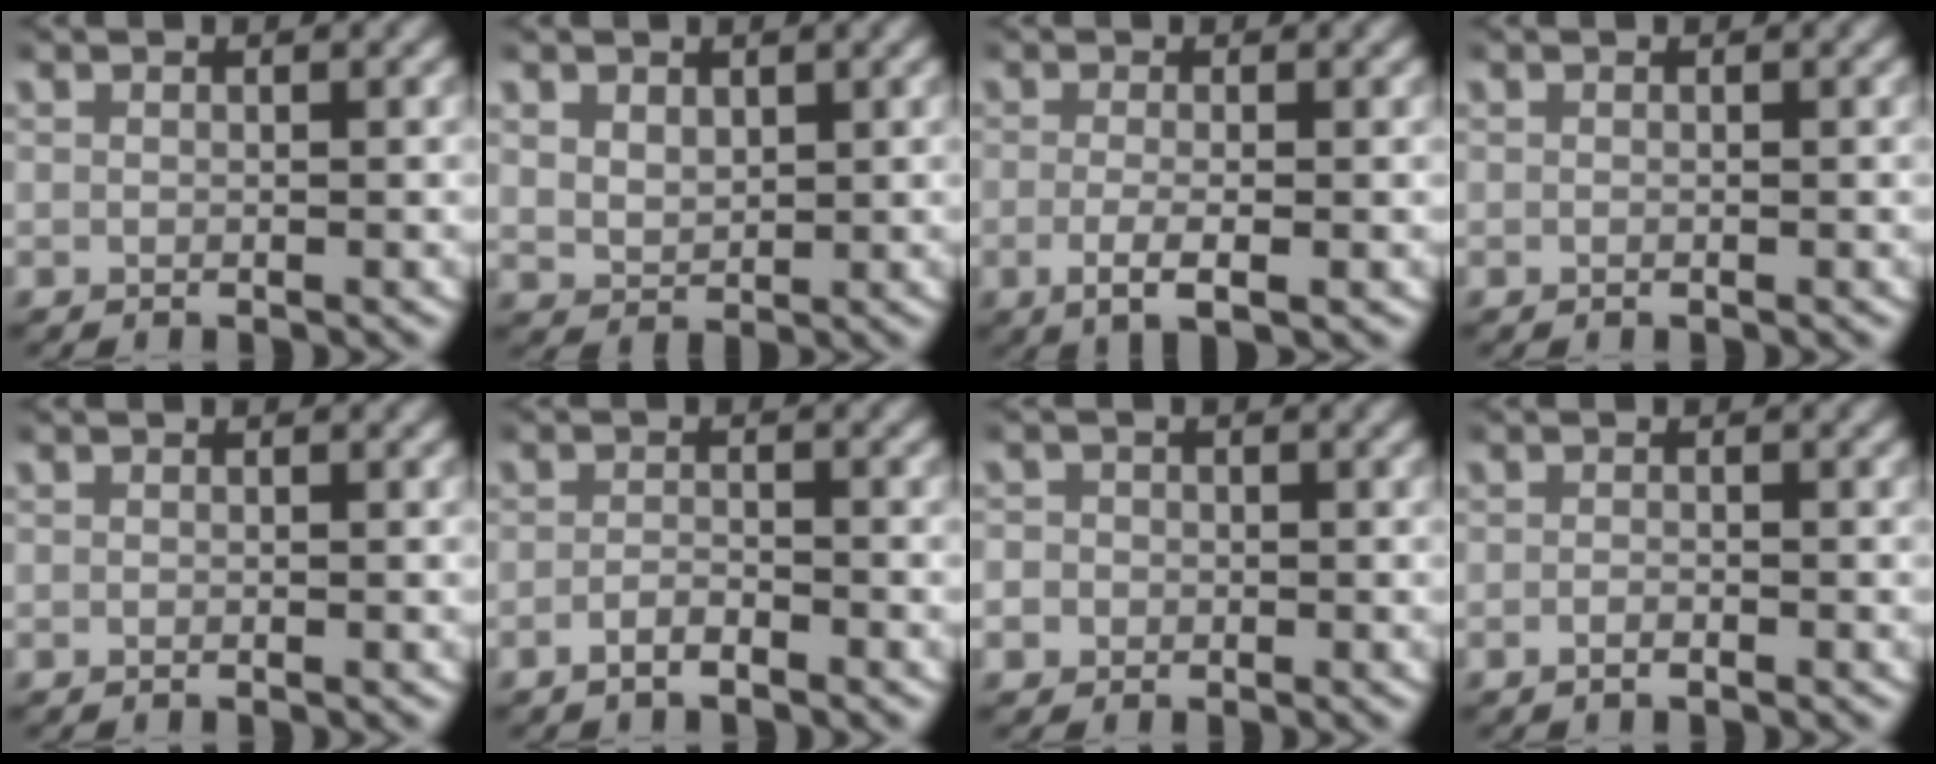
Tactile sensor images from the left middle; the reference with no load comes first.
{"total": 2.0, "force": [1.2, 1.4, 0.9], "torque": [-0.025, -0.009, 0.034]}
{"total": 2.9, "force": [-1.1, 0.7, 2.6], "torque": [-0.059, -0.013, -0.013]}
{"total": 0.0}
{"total": 0.0}
{"total": 1.7, "force": [-1.5, 0.3, 0.7], "torque": [-0.012, 0.000, -0.030]}
{"total": 3.3, "force": [-0.7, 3.2, 0.5], "torque": [-0.020, -0.006, -0.020]}
{"total": 0.8, "force": [-0.7, 0.0, 0.4], "torque": [-0.012, -0.002, -0.012]}